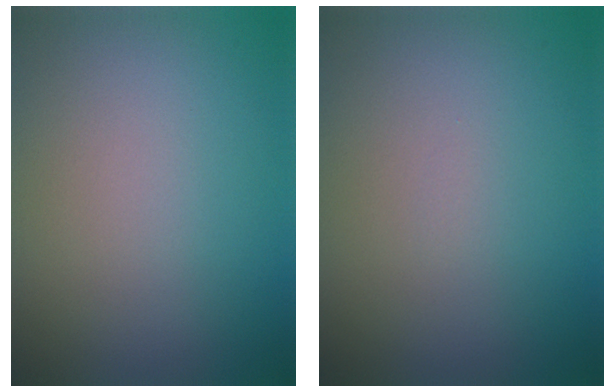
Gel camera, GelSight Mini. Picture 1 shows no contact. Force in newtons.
{"total": 0.0}